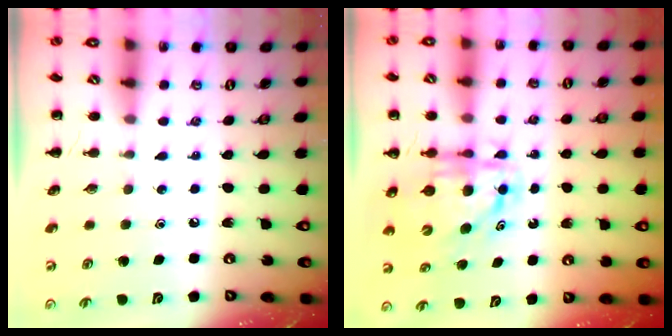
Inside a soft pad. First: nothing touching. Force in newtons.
{"total": 6.9, "press": 6.8, "slide": 1.3}